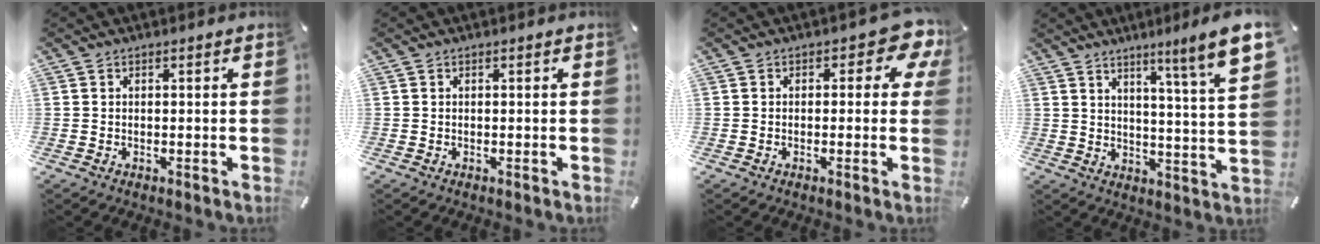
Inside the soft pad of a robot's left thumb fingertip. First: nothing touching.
{"total": 0.0}
{"total": 6.3, "force": [2.1, 3.4, 4.9], "torque": [-0.057, -0.008, 0.030]}
{"total": 11.0, "force": [7.7, -0.4, 7.9], "torque": [-0.115, -0.063, 0.114]}